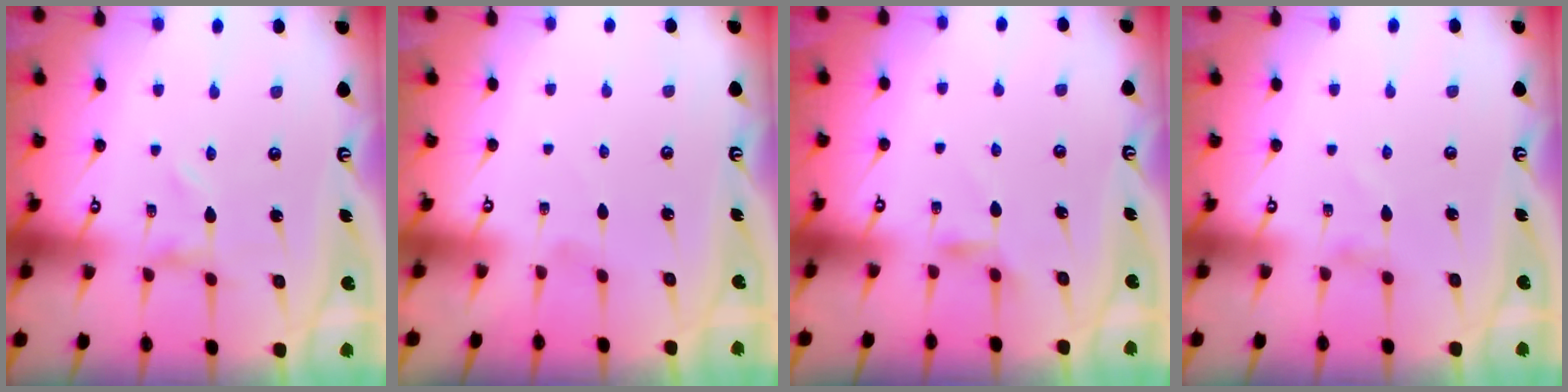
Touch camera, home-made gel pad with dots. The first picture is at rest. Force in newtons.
{"total": 0.9, "press": 0.9, "slide": 0.1}
{"total": 3.9, "press": 3.9, "slide": 0.4}
{"total": 0.0}